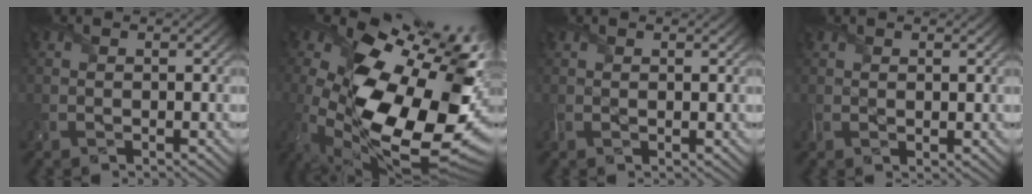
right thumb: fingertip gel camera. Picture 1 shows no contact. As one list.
[{"total": 19.5, "force": [-0.4, 10.4, 16.5], "torque": [-0.325, -0.057, 0.026]}, {"total": 1.2, "force": [0.7, 0.4, 0.8], "torque": [-0.023, 0.000, 0.014]}, {"total": 1.6, "force": [0.9, 0.6, 1.1], "torque": [-0.028, -0.001, 0.019]}]